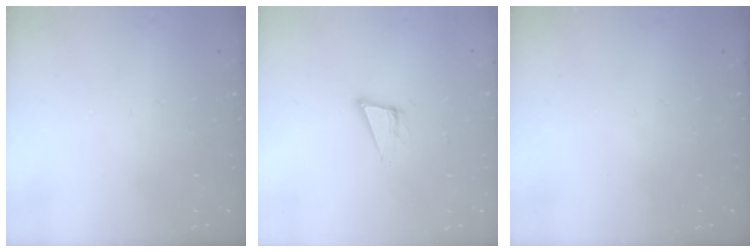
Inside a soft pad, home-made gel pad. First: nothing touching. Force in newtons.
{"total": 7.7, "press": 7.0, "slide": 3.2}
{"total": 0.0}